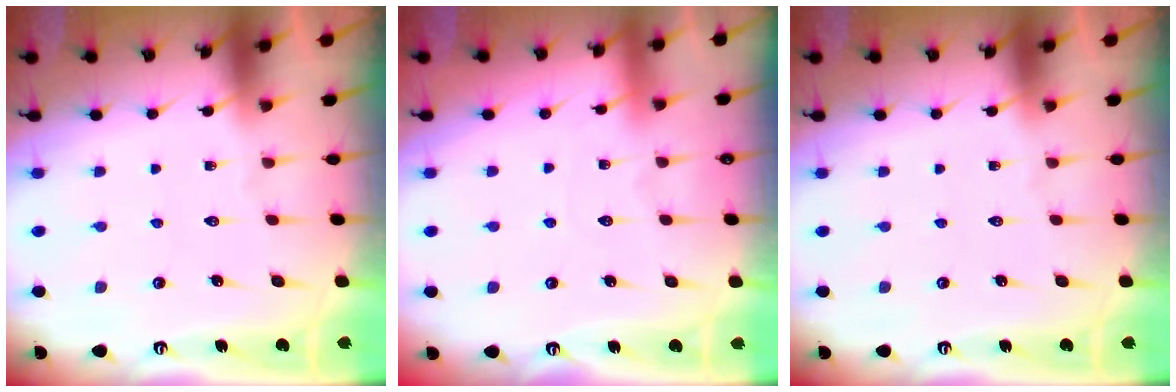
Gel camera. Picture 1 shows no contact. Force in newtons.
{"total": 2.5, "press": 2.4, "slide": 0.3}
{"total": 0.0}